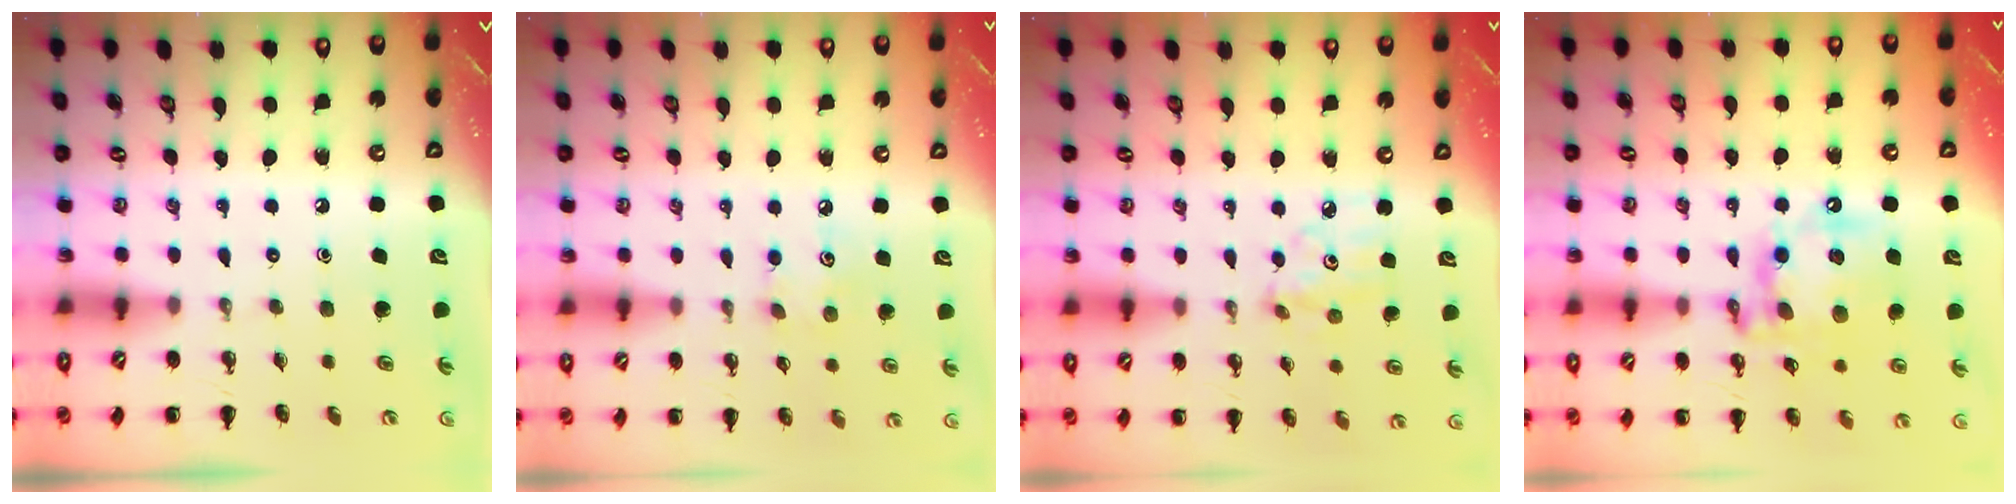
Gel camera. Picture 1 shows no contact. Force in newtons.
{"total": 5.1, "press": 5.0, "slide": 0.9}
{"total": 6.5, "press": 6.4, "slide": 1.0}
{"total": 15.7, "press": 15.4, "slide": 3.0}